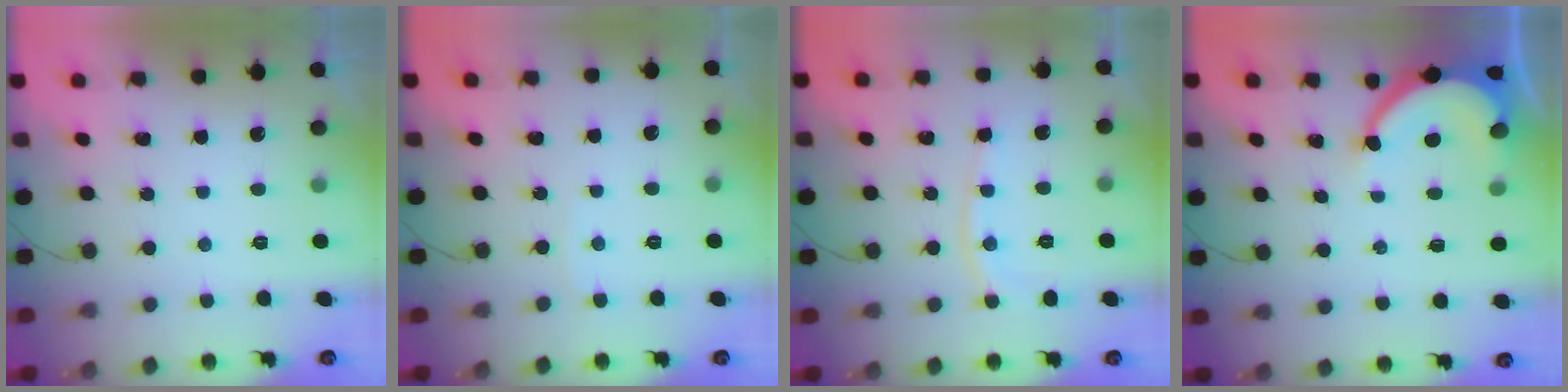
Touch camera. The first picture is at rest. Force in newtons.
{"total": 2.0, "press": 2.0, "slide": 0.2}
{"total": 6.7, "press": 6.7, "slide": 0.1}
{"total": 7.8, "press": 7.8, "slide": 0.6}